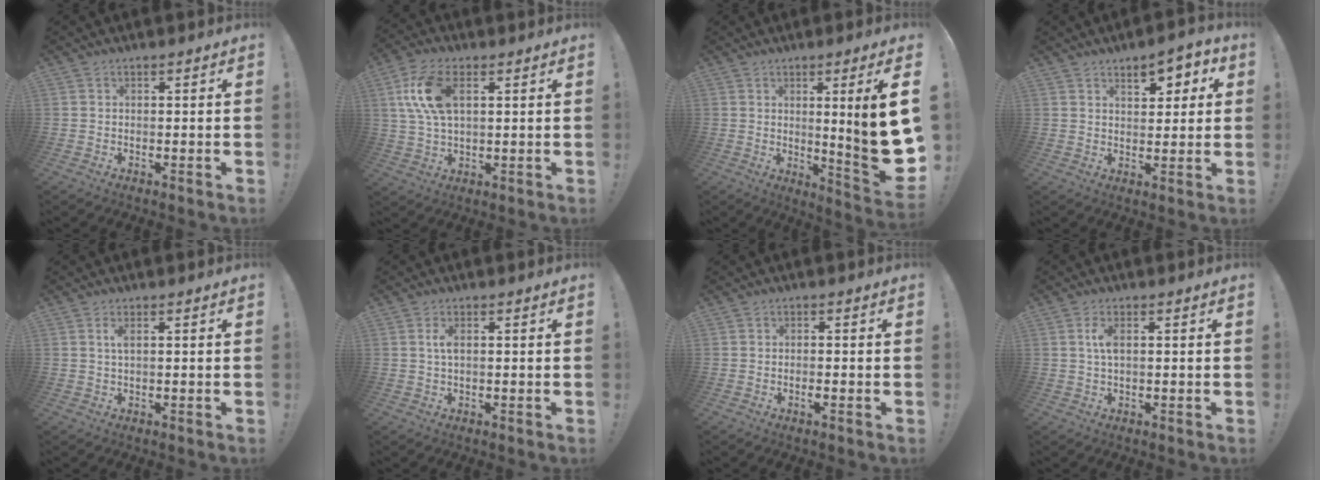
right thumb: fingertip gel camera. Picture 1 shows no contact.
{"total": 12.2, "force": [3.5, 6.5, 9.6], "torque": [-0.194, -0.002, 0.063]}
{"total": 14.9, "force": [1.2, 0.0, 14.8], "torque": [-0.214, -0.024, 0.015]}
{"total": 7.0, "force": [3.8, 3.6, 4.7], "torque": [-0.045, -0.021, 0.059]}
{"total": 1.8, "force": [0.4, 0.3, 1.8], "torque": [-0.028, 0.000, 0.004]}
{"total": 2.4, "force": [0.3, 0.8, 2.2], "torque": [-0.038, 0.000, 0.001]}
{"total": 1.5, "force": [-0.9, 0.0, 1.3], "torque": [-0.029, 0.002, -0.014]}
{"total": 3.5, "force": [0.6, 1.3, 3.2], "torque": [-0.065, 0.000, 0.004]}